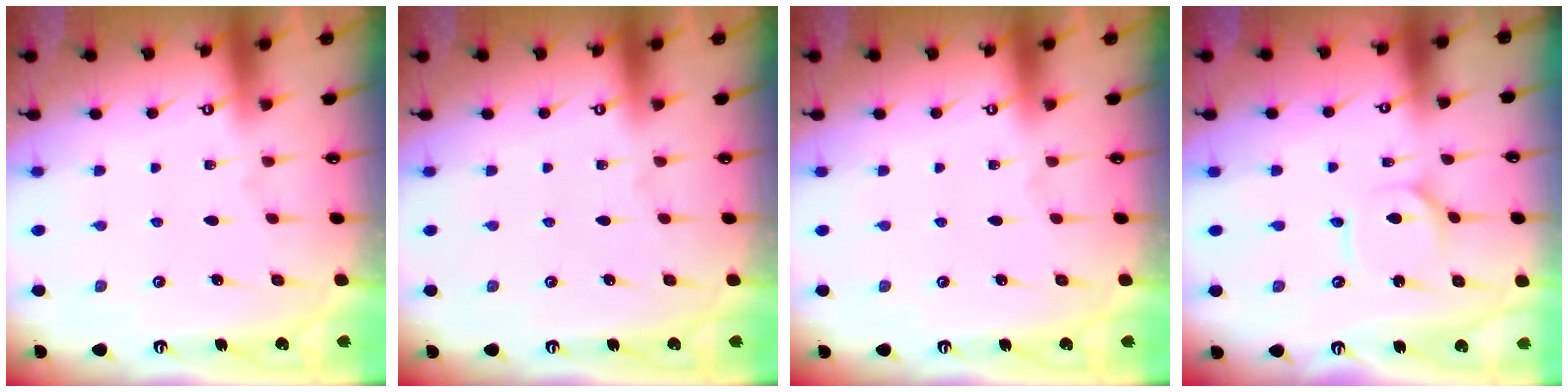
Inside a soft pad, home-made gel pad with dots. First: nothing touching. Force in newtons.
{"total": 0.0}
{"total": 0.0}
{"total": 2.4, "press": 2.3, "slide": 0.2}